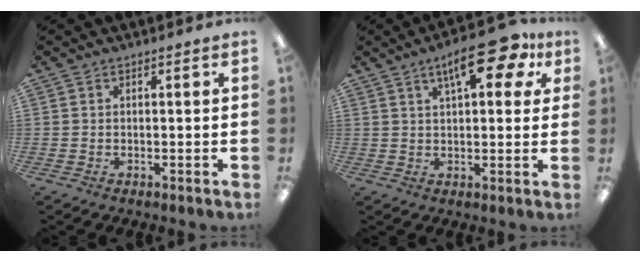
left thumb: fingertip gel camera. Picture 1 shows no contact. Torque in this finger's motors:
{"motor_torque": [0.23, 0.23, -0.27, -0.03, 0.06]}